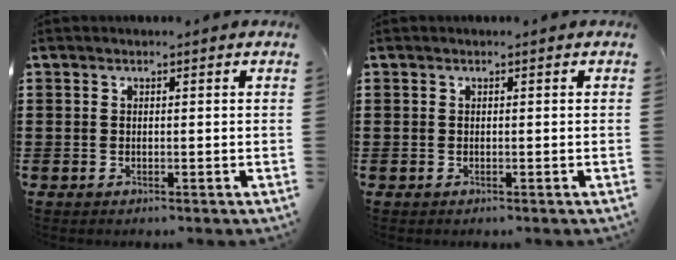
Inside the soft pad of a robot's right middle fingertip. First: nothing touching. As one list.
[{"total": 0.0}]